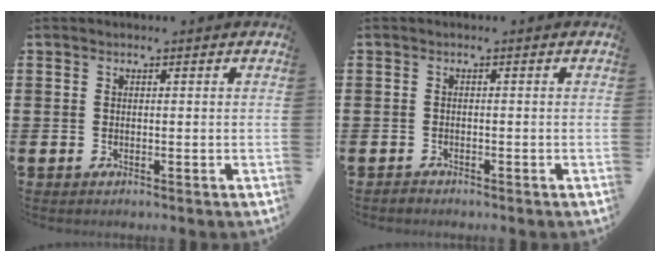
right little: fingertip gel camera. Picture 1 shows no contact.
{"total": 0.6, "force": [-0.6, 0.2, -0.1], "torque": [0.000, 0.000, -0.013]}